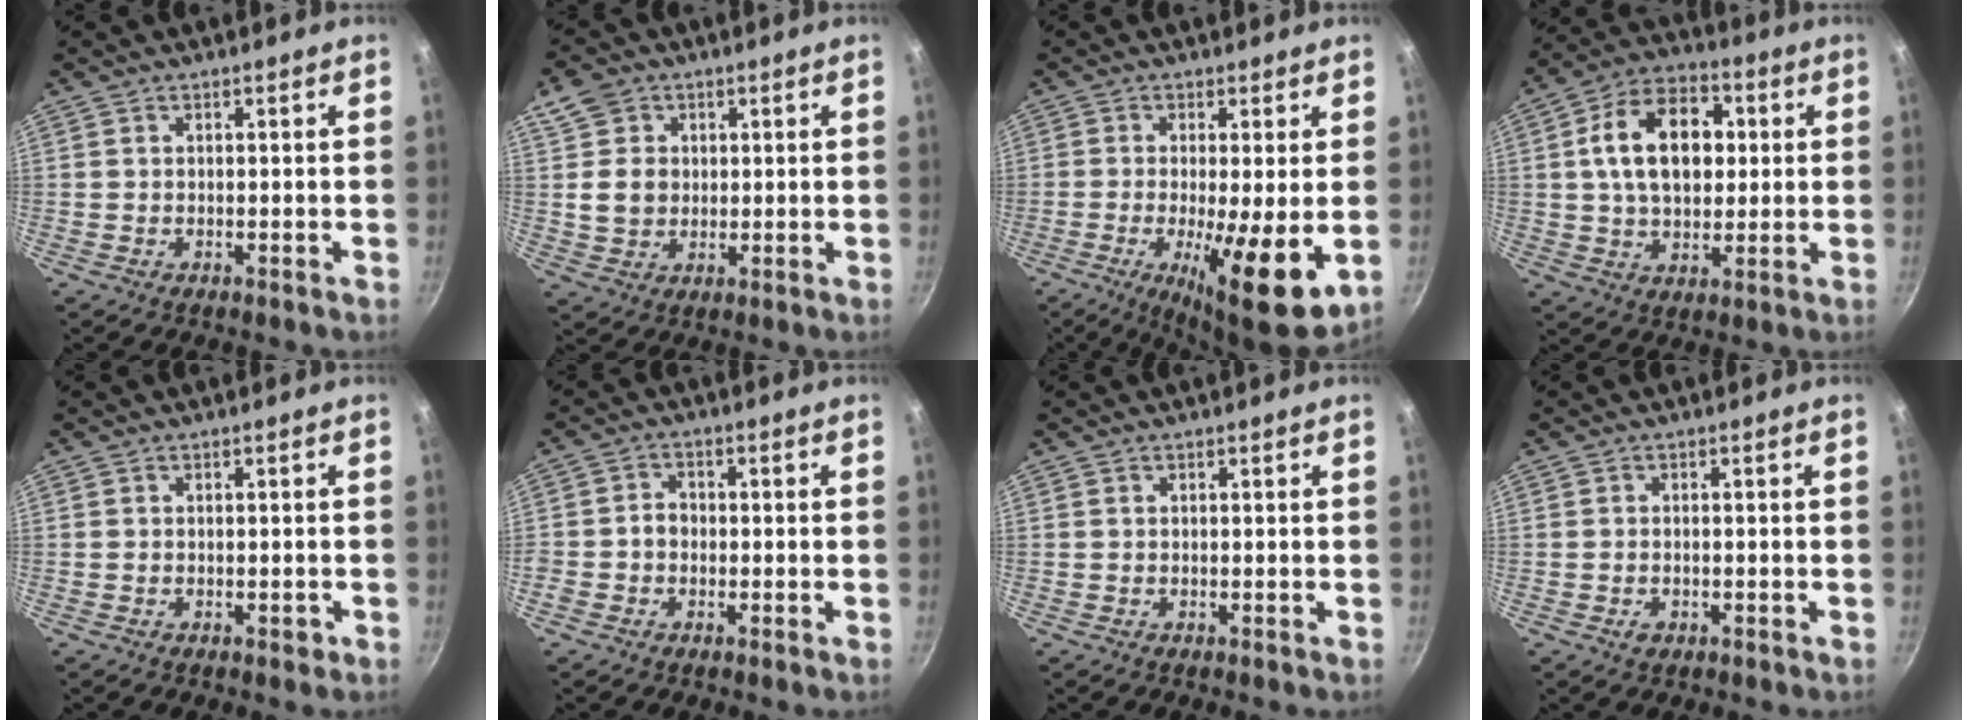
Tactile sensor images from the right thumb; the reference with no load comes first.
{"total": 7.4, "force": [1.9, 6.4, 3.4], "torque": [-0.028, -0.010, 0.032]}
{"total": 12.5, "force": [-2.0, 2.8, 12.0], "torque": [-0.191, -0.013, -0.027]}
{"total": 16.3, "force": [2.7, 11.0, 11.8], "torque": [-0.161, 0.017, 0.033]}
{"total": 1.0, "force": [-0.5, 0.6, 0.7], "torque": [-0.005, 0.006, -0.005]}
{"total": 3.3, "force": [-0.9, 2.8, 1.4], "torque": [-0.008, 0.015, -0.021]}
{"total": 0.0}
{"total": 1.8, "force": [-0.8, 1.2, 1.1], "torque": [-0.020, 0.004, -0.012]}